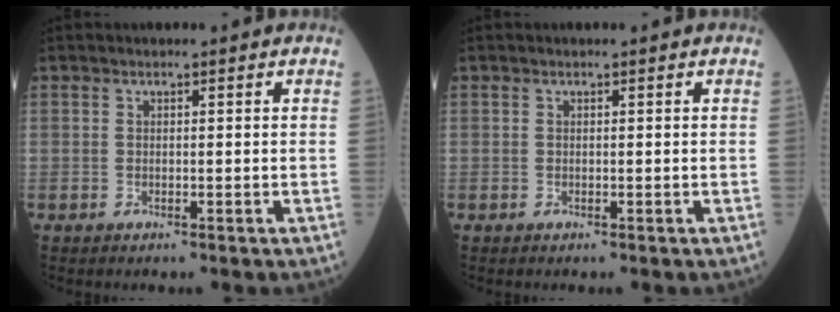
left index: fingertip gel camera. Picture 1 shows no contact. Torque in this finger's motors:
{"motor_torque": [-0.08, 0.08, -0.02, 0.00]}